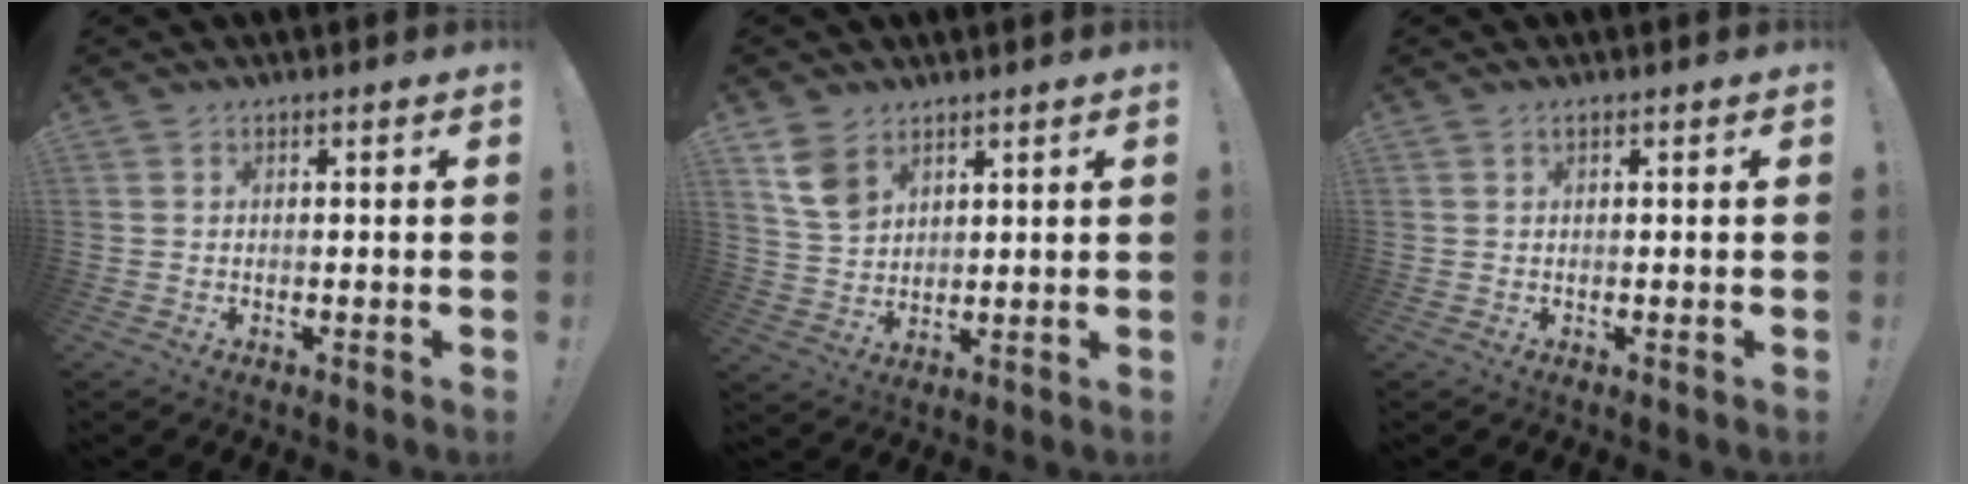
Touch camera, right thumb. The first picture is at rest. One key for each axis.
{"total": 8.4, "fx": 5.2, "fy": 5.4, "fz": 3.7, "tx": -0.054, "ty": -0.020, "tz": 0.105}
{"total": 0.6, "fx": 0.4, "fy": 0.1, "fz": 0.4, "tx": -0.014, "ty": 0.003, "tz": 0.007}